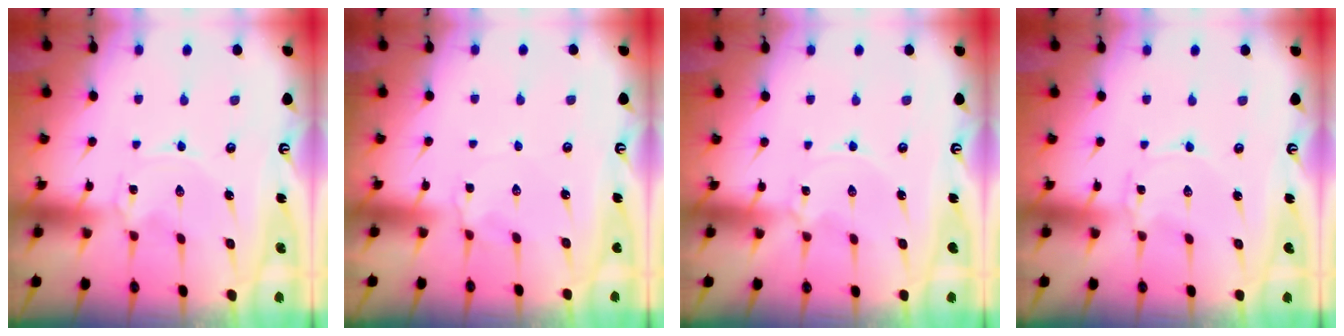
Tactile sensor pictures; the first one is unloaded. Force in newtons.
{"total": 3.1, "press": 3.0, "slide": 0.7}
{"total": 0.9, "press": 0.9, "slide": 0.2}
{"total": 0.0}